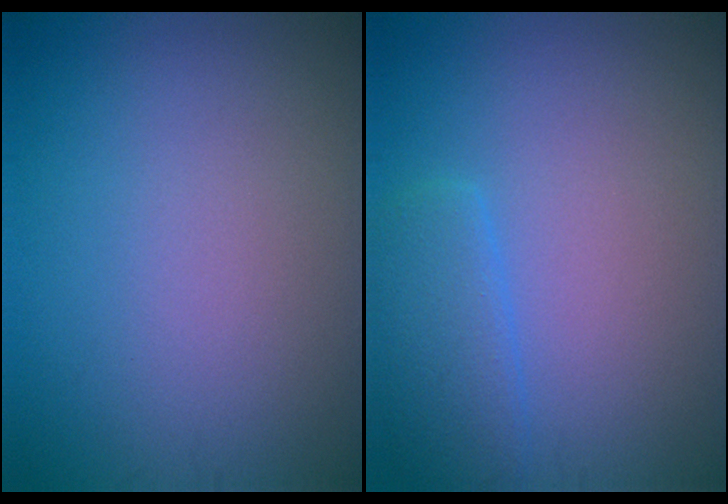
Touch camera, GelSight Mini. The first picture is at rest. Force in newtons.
{"total": 2.5, "press": 2.5, "slide": 0.3}